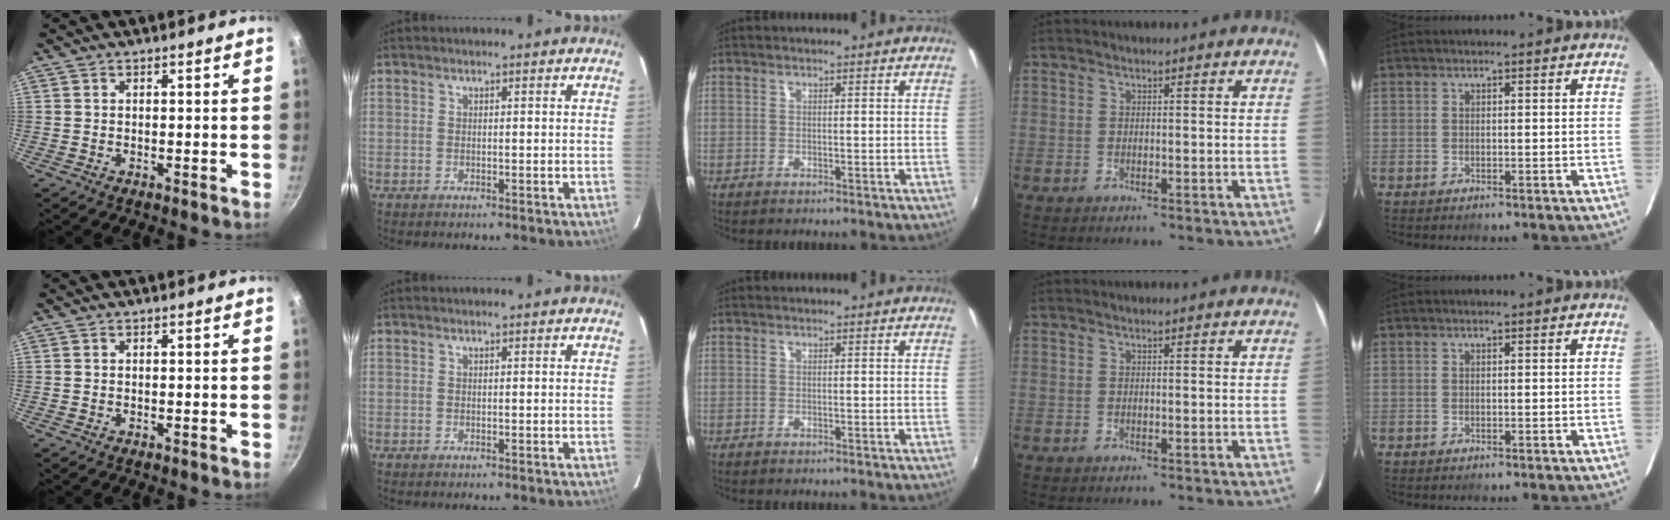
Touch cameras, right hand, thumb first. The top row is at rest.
{}